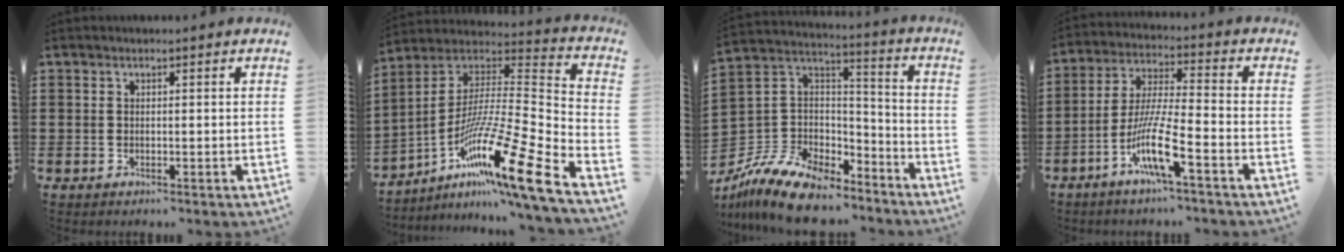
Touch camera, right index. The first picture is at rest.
{"total": 16.8, "force": [-9.6, 1.5, 13.7], "torque": [-0.249, -0.004, -0.176]}
{"total": 12.0, "force": [-9.9, 5.0, 4.5], "torque": [-0.112, 0.023, -0.193]}
{"total": 10.0, "force": [-5.4, 1.0, 8.3], "torque": [-0.192, -0.017, -0.110]}